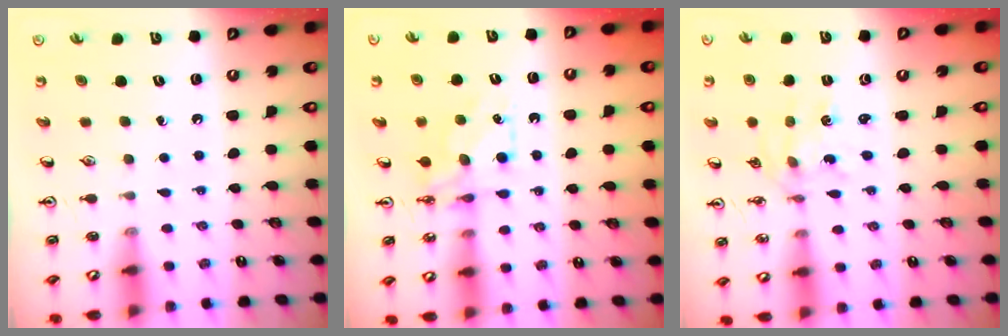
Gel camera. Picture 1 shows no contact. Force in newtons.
{"total": 7.7, "press": 7.7, "slide": 0.7}
{"total": 1.5, "press": 1.4, "slide": 0.5}